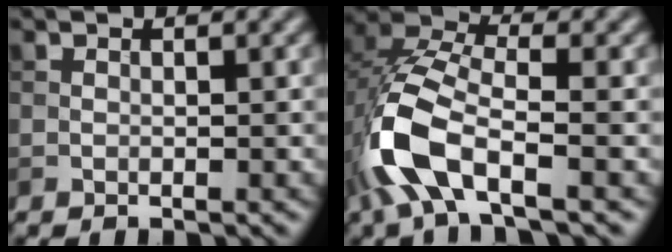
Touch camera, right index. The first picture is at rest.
{"total": 8.8, "force": [-3.5, 4.1, 6.9], "torque": [-0.164, 0.002, -0.080]}